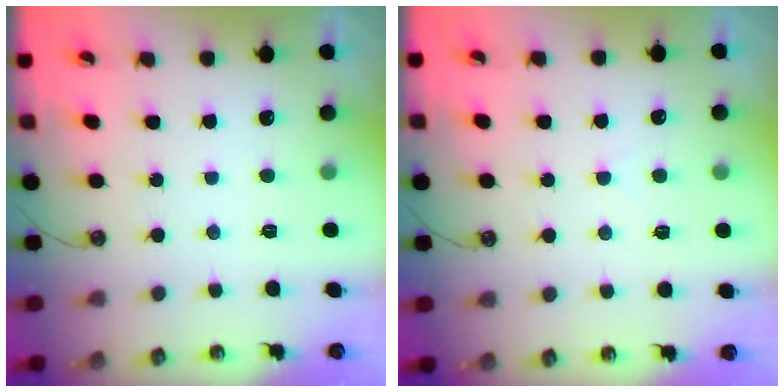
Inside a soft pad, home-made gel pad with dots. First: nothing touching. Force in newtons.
{"total": 0.7, "press": 0.6, "slide": 0.3}